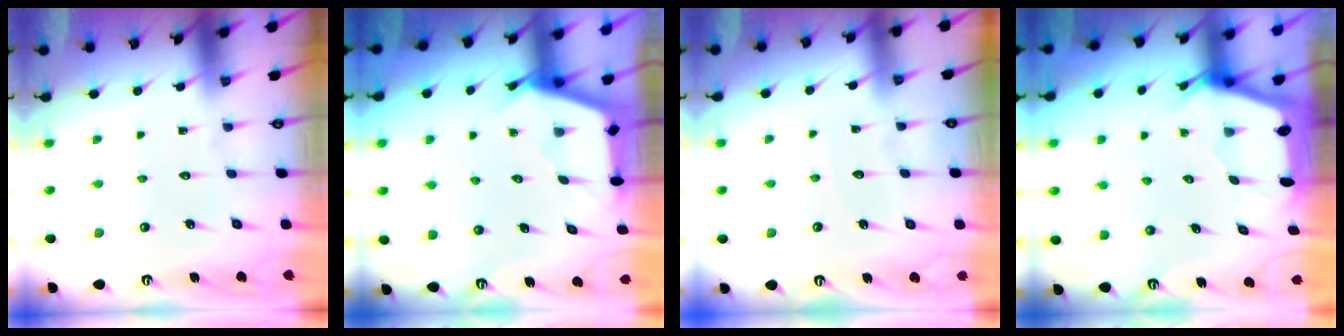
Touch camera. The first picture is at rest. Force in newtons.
{"total": 2.7, "press": 2.7, "slide": 0.3}
{"total": 2.6, "press": 2.6, "slide": 0.4}
{"total": 2.4, "press": 2.4, "slide": 0.3}